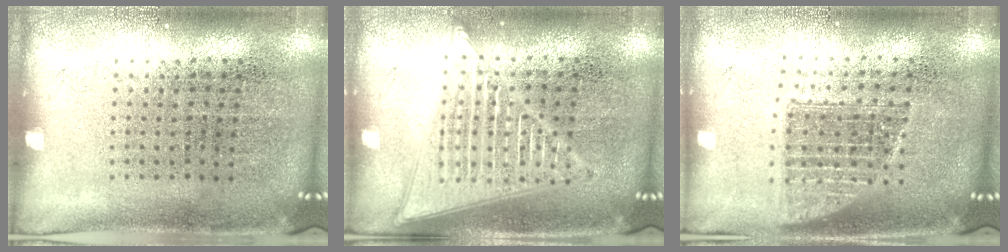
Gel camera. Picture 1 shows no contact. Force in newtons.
{"total": 3.3, "press": 3.3, "slide": 0.3}
{"total": 1.3, "press": 1.1, "slide": 0.7}